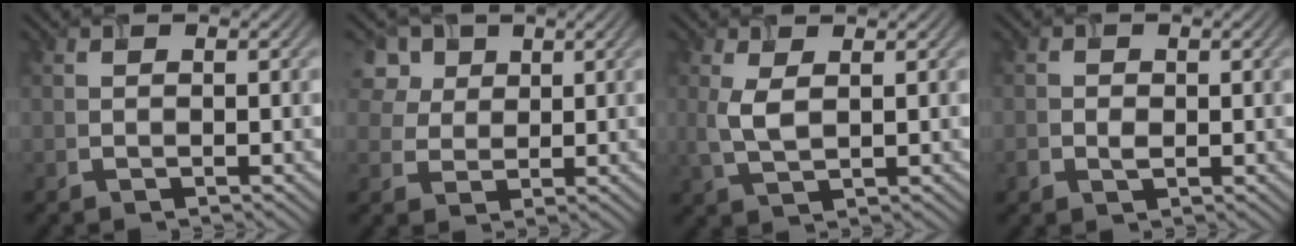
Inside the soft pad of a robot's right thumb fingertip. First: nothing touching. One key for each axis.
{"total": 5.5, "fx": 2.8, "fy": 4.2, "fz": 2.3, "tx": -0.070, "ty": -0.001, "tz": 0.058}
{"total": 3.6, "fx": 0.7, "fy": 1.6, "fz": 3.1, "tx": -0.080, "ty": 0.000, "tz": 0.018}
{"total": 1.6, "fx": -0.4, "fy": 1.3, "fz": 0.9, "tx": -0.021, "ty": -0.006, "tz": -0.007}